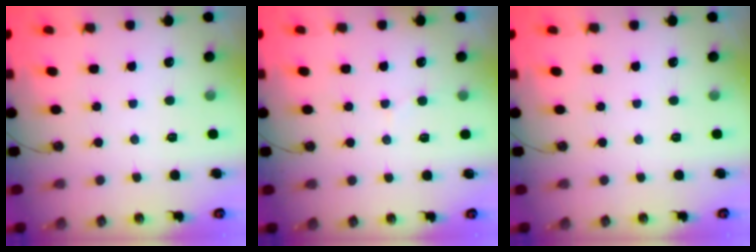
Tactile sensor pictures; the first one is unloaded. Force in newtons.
{"total": 5.4, "press": 5.4, "slide": 0.5}
{"total": 0.0}